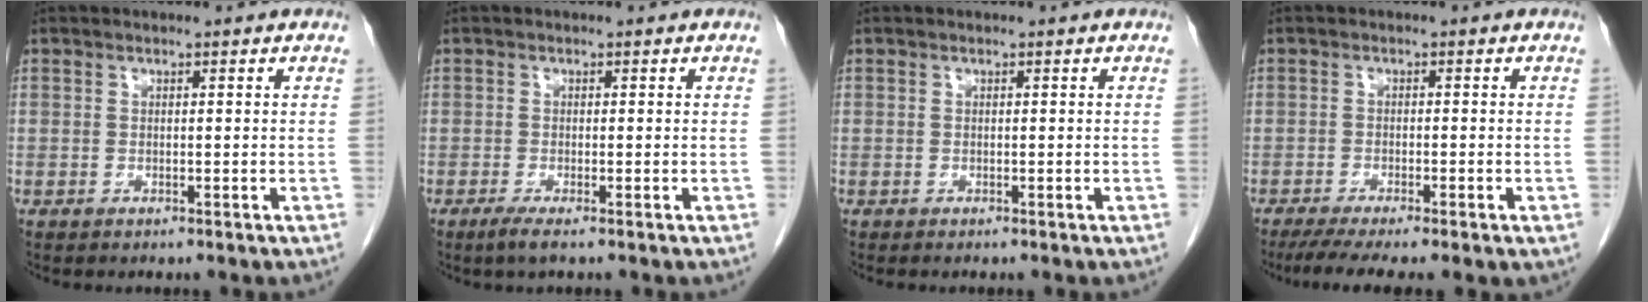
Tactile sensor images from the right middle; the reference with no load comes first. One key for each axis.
{"total": 1.8, "fx": -1.1, "fy": -0.2, "fz": 1.4, "tx": -0.034, "ty": -0.009, "tz": -0.024}
{"total": 0.0}
{"total": 9.0, "fx": -6.5, "fy": 1.6, "fz": 6.0, "tx": -0.085, "ty": -0.016, "tz": -0.099}